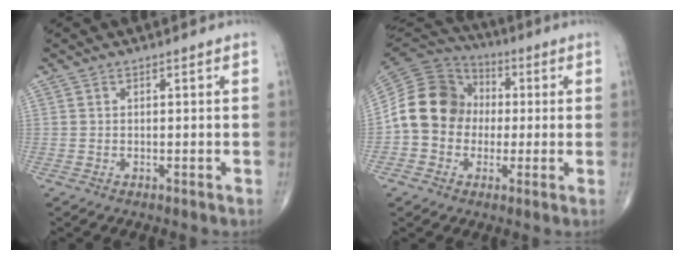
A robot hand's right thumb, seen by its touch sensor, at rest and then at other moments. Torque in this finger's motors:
{"motor_torque": [1.15, 1.62, 1.09, -0.41, 0.10]}